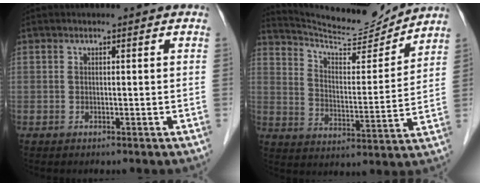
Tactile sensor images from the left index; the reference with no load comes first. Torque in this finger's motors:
{"motor_torque": [0.60, -1.32, 0.08, 0.00]}